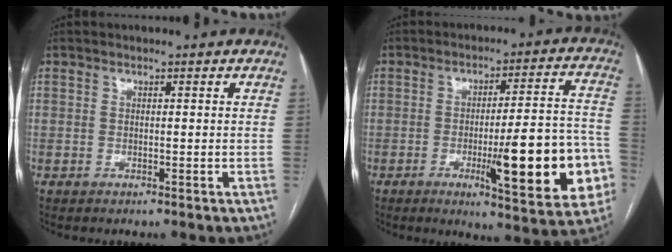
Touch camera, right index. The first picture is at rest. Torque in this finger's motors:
{"motor_torque": [2.10, -0.04, 0.71, 0.18]}